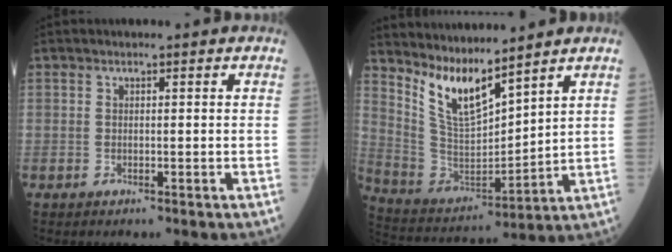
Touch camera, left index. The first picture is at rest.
{"total": 9.4, "force": [7.8, 1.5, 5.0], "torque": [-0.118, -0.010, 0.173]}